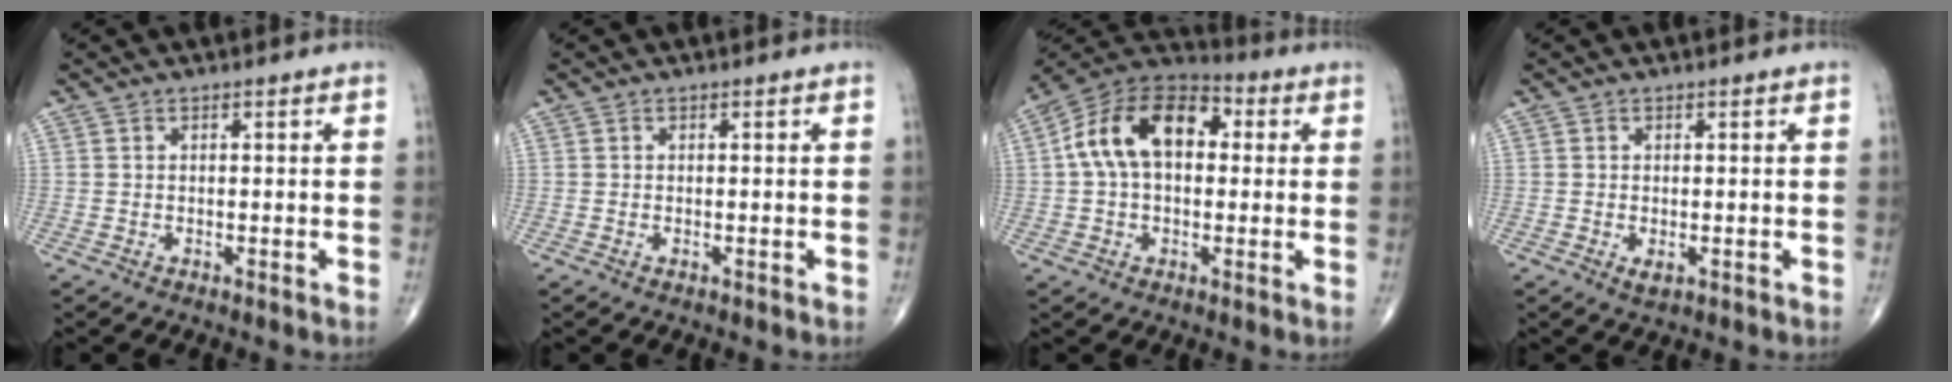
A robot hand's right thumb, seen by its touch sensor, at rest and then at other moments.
{"total": 0.0}
{"total": 15.7, "force": [2.4, 10.0, 12.0], "torque": [-0.195, 0.036, 0.028]}
{"total": 1.7, "force": [-0.5, 0.9, 1.4], "torque": [-0.023, -0.003, -0.006]}